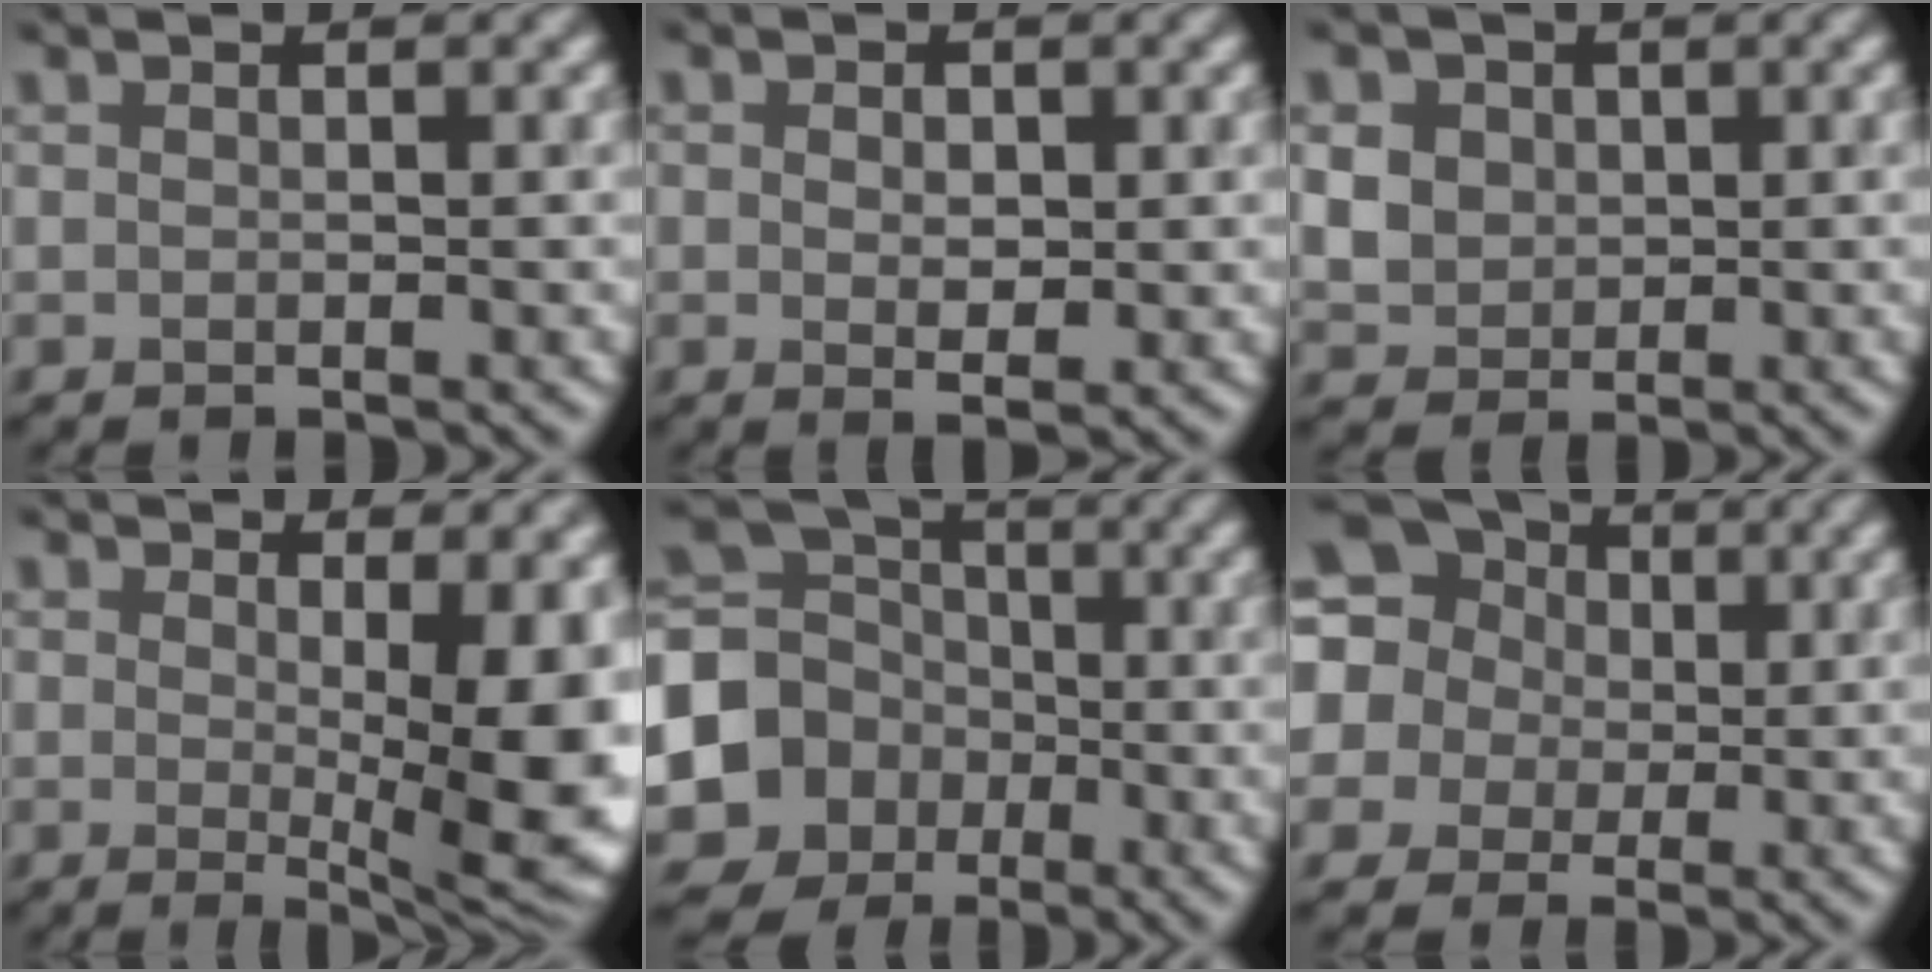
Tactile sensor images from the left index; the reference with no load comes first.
{"total": 2.1, "force": [0.1, 1.2, 1.6], "torque": [-0.028, -0.002, 0.002]}
{"total": 4.4, "force": [1.3, 3.7, 2.0], "torque": [-0.061, 0.013, 0.026]}
{"total": 8.1, "force": [0.0, 2.5, 7.8], "torque": [-0.089, -0.011, 0.000]}
{"total": 10.2, "force": [-2.4, 9.1, 3.7], "torque": [-0.103, -0.018, -0.067]}
{"total": 15.1, "force": [4.6, 13.2, 5.8], "torque": [-0.161, 0.036, 0.044]}